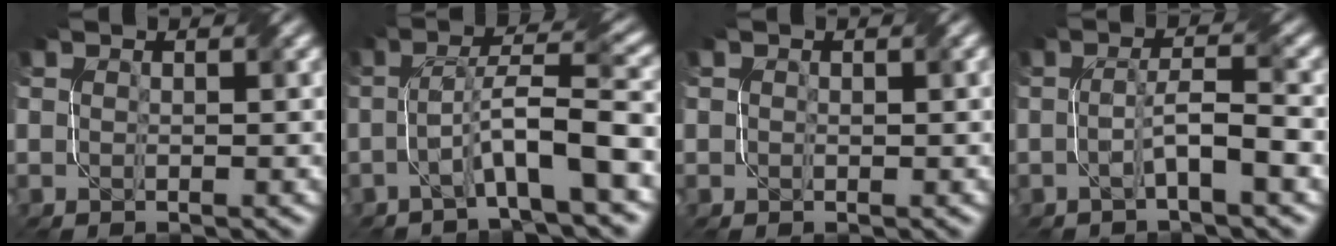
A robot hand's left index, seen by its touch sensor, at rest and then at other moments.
{"total": 6.9, "force": [-2.2, 0.8, 6.5], "torque": [-0.110, 0.023, -0.044]}
{"total": 0.5, "force": [0.2, 0.4, 0.3], "torque": [-0.004, 0.000, 0.003]}
{"total": 3.5, "force": [-1.1, 0.3, 3.3], "torque": [-0.059, 0.011, -0.027]}